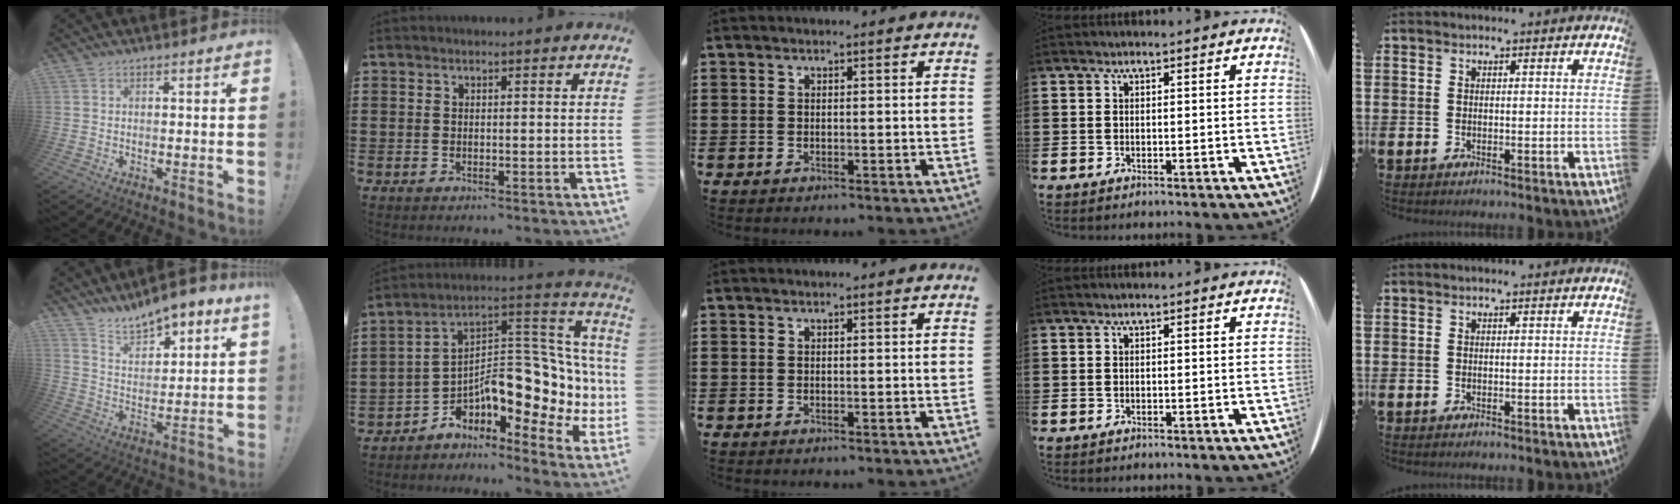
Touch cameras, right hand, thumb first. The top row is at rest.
{"thumb": {"total": 9.0, "force": [8.5, 2.0, 2.4], "torque": [-0.043, -0.070, 0.155]}, "index": {"total": 9.4, "force": [-1.3, 5.4, 7.7], "torque": [-0.104, -0.053, -0.037]}}